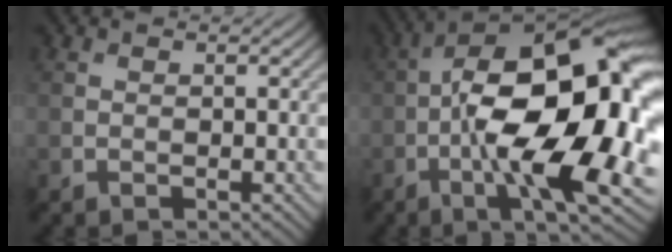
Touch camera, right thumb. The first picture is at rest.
{"total": 19.9, "force": [-2.6, 7.2, 18.4], "torque": [-0.305, 0.015, -0.051]}